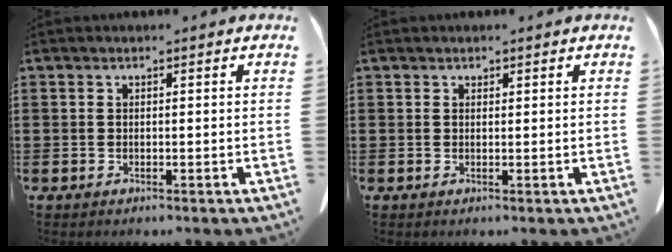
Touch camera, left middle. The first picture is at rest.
{"total": 0.6, "force": [0.6, 0.2, 0.1], "torque": [-0.004, -0.001, 0.012]}